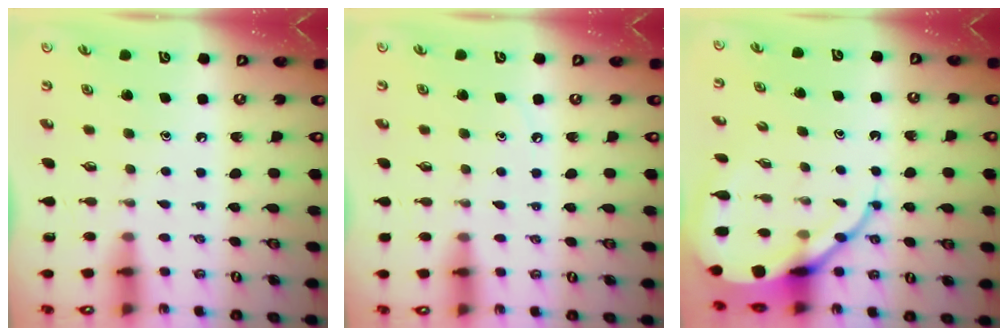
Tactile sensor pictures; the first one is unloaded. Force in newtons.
{"total": 4.5, "press": 4.5, "slide": 0.8}
{"total": 12.1, "press": 12.0, "slide": 1.1}